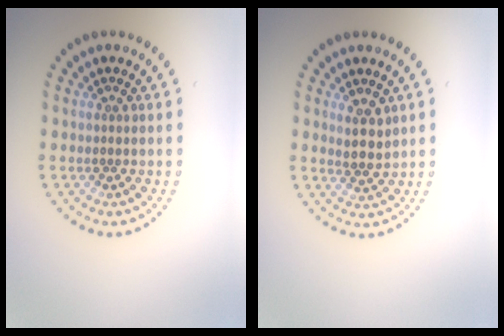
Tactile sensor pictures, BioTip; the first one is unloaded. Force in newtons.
{"total": 2.3, "press": 2.0, "slide": 1.0}